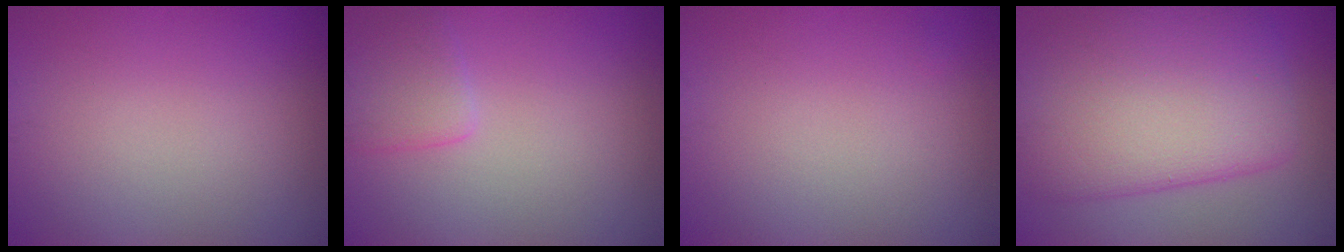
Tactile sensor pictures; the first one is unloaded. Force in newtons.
{"total": 2.2, "press": 2.2, "slide": 0.1}
{"total": 0.0}
{"total": 10.3, "press": 10.3, "slide": 0.3}